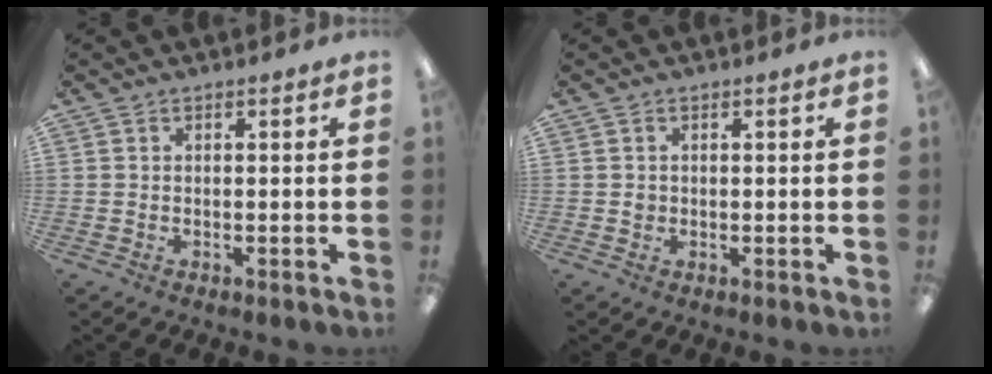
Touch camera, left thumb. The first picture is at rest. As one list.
[{"total": 1.0, "force": [0.1, 1.0, 0.3], "torque": [-0.007, 0.006, 0.000]}]